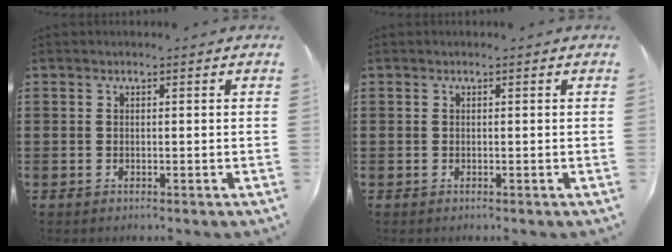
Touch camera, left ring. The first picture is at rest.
{"total": 0.0}